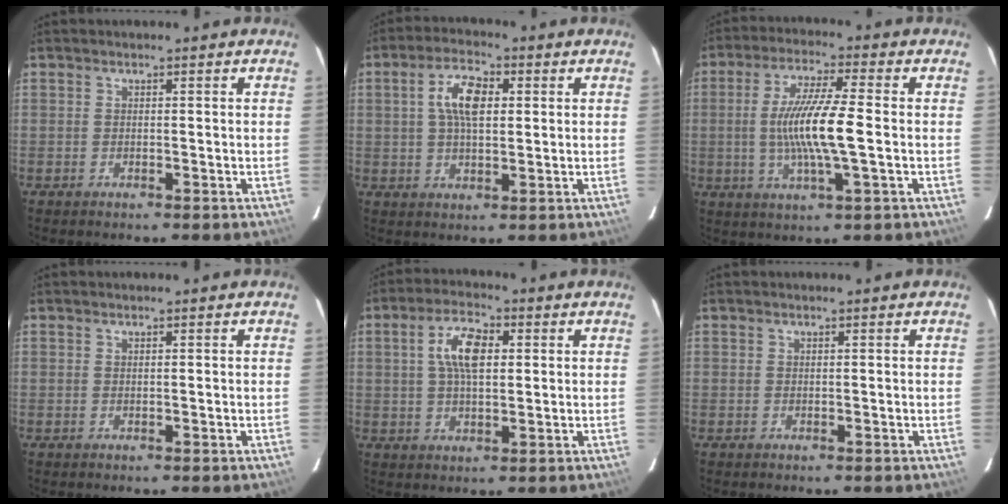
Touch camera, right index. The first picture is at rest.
{"total": 7.5, "force": [1.7, 3.5, 6.4], "torque": [-0.118, 0.014, 0.031]}
{"total": 11.7, "force": [-0.9, 1.1, 11.6], "torque": [-0.223, -0.004, -0.018]}
{"total": 0.0}
{"total": 7.9, "force": [1.8, 3.7, 6.8], "torque": [-0.126, 0.015, 0.033]}
{"total": 0.0}